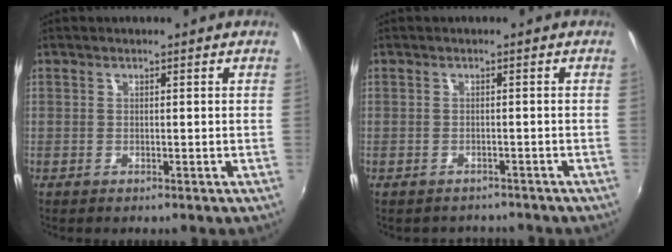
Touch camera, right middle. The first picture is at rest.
{"total": 3.1, "force": [-2.8, 1.3, 0.3], "torque": [-0.013, -0.013, -0.038]}